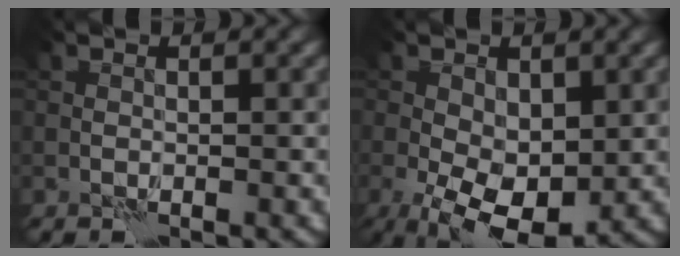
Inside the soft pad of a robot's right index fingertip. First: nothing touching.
{"total": 8.2, "force": [-2.2, 4.6, 6.5], "torque": [-0.125, -0.020, -0.036]}